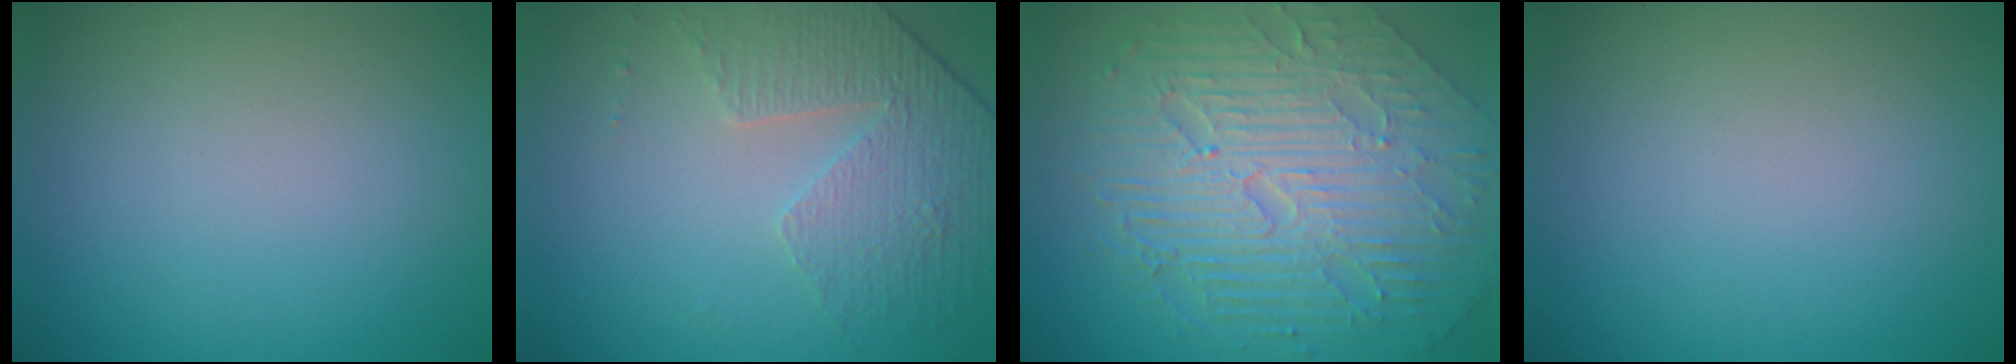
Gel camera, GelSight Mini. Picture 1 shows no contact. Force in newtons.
{"total": 4.6, "press": 3.3, "slide": 3.3}
{"total": 10.3, "press": 6.8, "slide": 7.7}
{"total": 0.0}